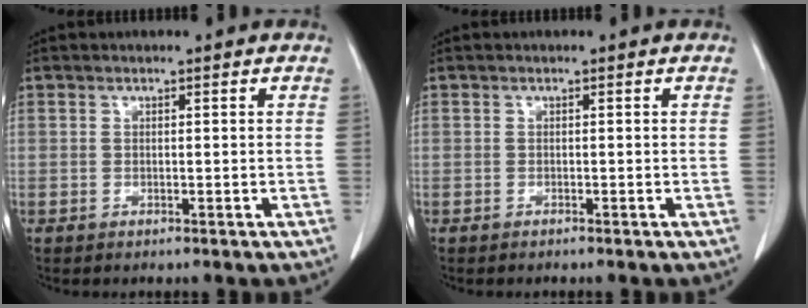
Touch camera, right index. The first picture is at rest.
{"total": 0.0}